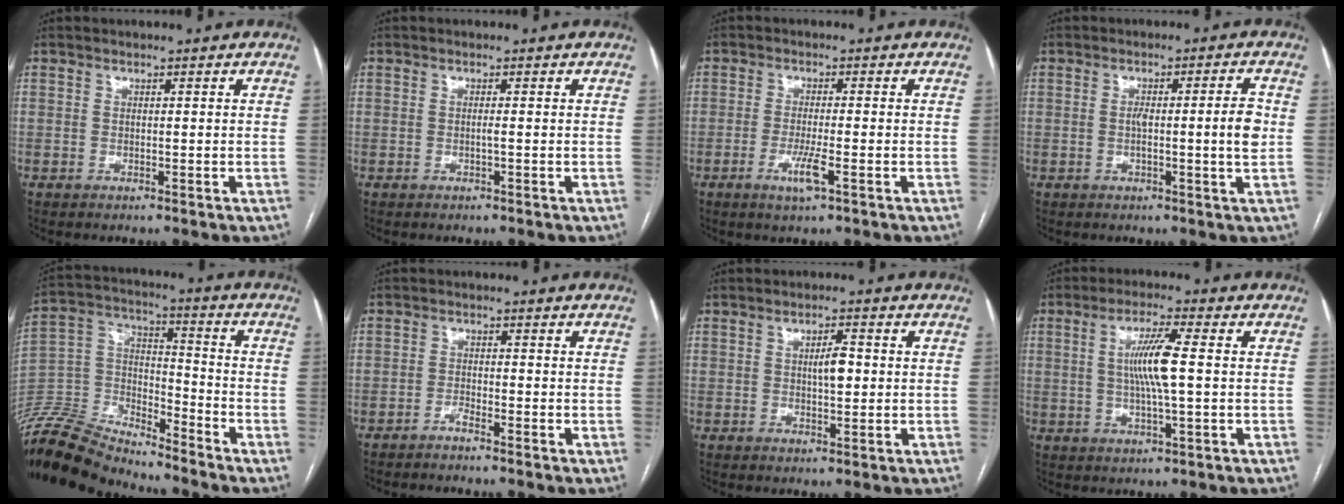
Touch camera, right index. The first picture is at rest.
{"total": 0.6, "force": [-0.2, -0.2, 0.5], "torque": [-0.009, 0.002, -0.004]}
{"total": 4.1, "force": [-1.8, 0.1, 3.7], "torque": [-0.072, -0.009, -0.034]}
{"total": 5.6, "force": [-0.4, -0.3, 5.6], "torque": [-0.088, 0.006, -0.005]}
{"total": 17.6, "force": [-16.9, 3.2, 3.5], "torque": [-0.065, 0.039, -0.305]}
{"total": 1.5, "force": [-1.4, -0.2, 0.6], "torque": [-0.013, 0.001, -0.029]}
{"total": 3.2, "force": [0.3, 1.1, 3.0], "torque": [-0.049, 0.003, 0.005]}
{"total": 7.5, "force": [0.6, 0.2, 7.4], "torque": [-0.142, 0.000, 0.009]}